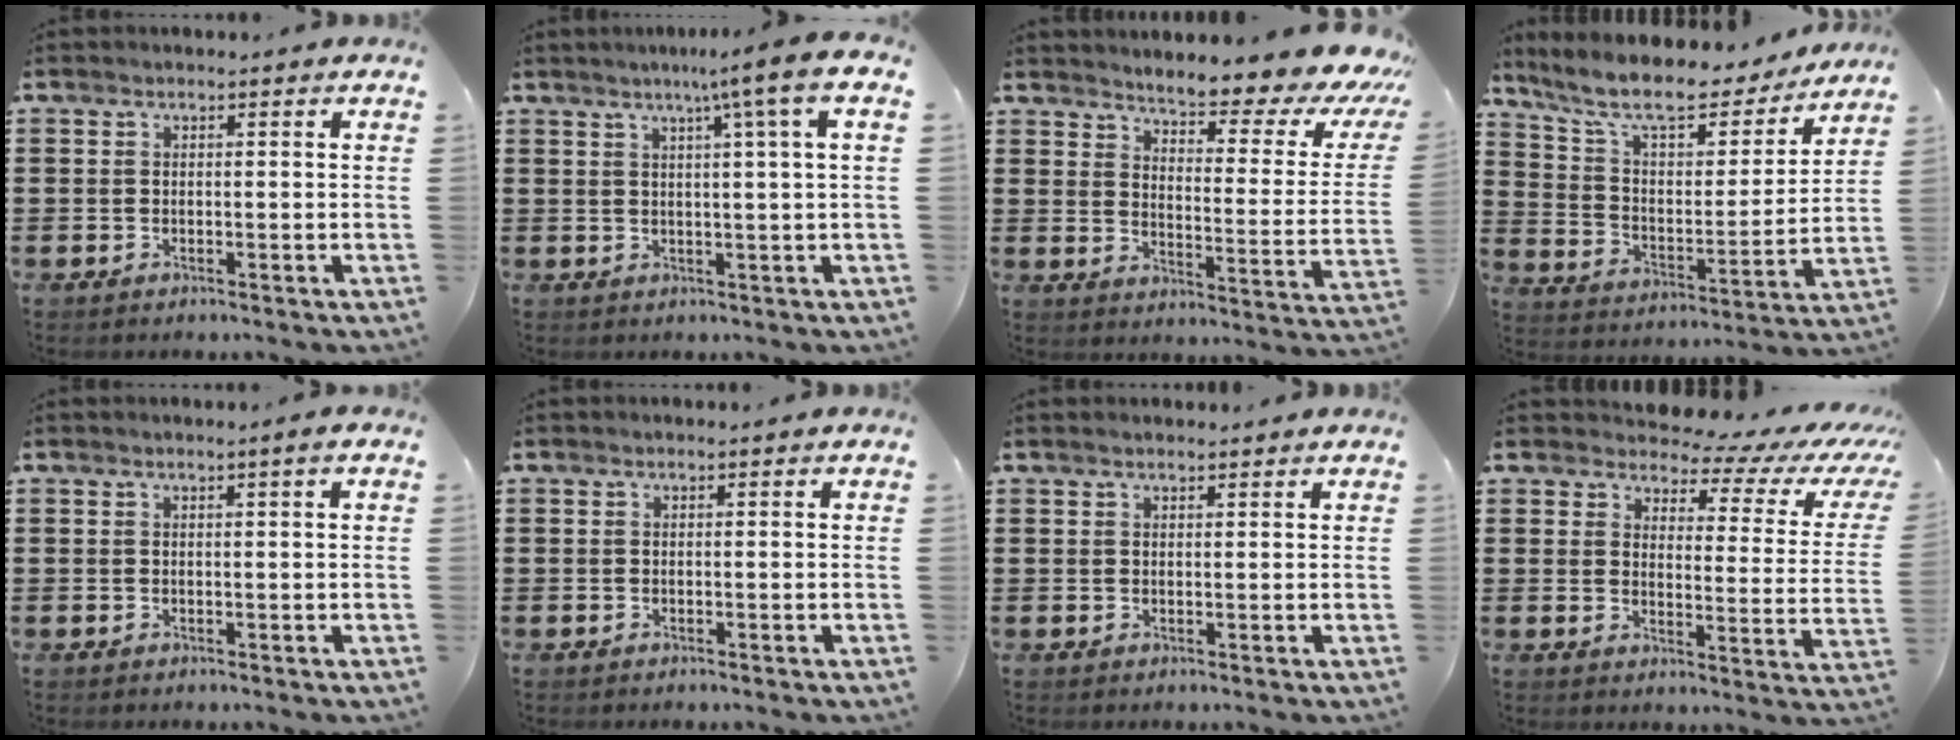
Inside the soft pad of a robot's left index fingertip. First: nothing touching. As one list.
[{"total": 6.0, "force": [2.7, -1.2, 5.2], "torque": [-0.097, -0.007, 0.038]}, {"total": 5.6, "force": [5.0, -0.1, 2.6], "torque": [-0.051, -0.048, 0.074]}, {"total": 10.2, "force": [8.8, 2.0, 4.8], "torque": [-0.130, -0.050, 0.151]}, {"total": 1.1, "force": [0.4, -0.2, 0.9], "torque": [-0.017, -0.002, 0.008]}, {"total": 0.0}, {"total": 1.0, "force": [0.9, 0.1, 0.3], "torque": [-0.007, 0.000, 0.018]}, {"total": 4.2, "force": [3.6, 1.6, 1.4], "torque": [-0.038, -0.031, 0.054]}]